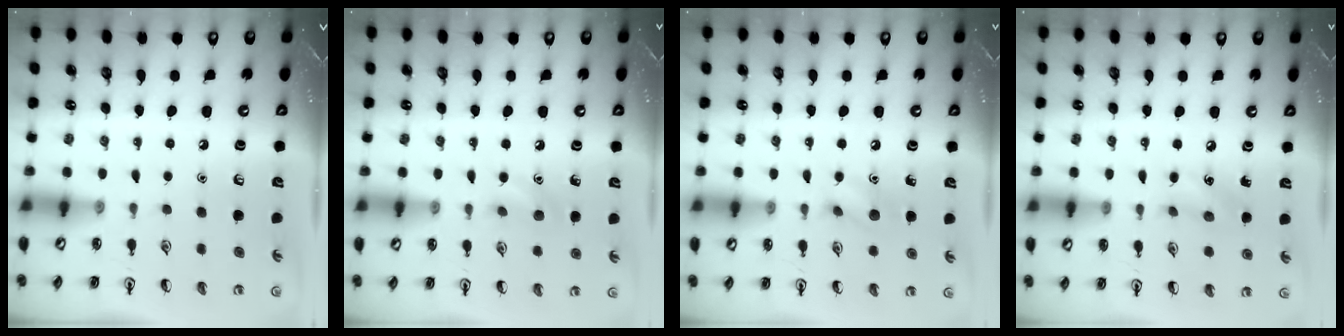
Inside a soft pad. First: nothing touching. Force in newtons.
{"total": 6.8, "press": 6.6, "slide": 1.5}
{"total": 7.3, "press": 7.2, "slide": 1.5}
{"total": 6.2, "press": 6.0, "slide": 1.5}